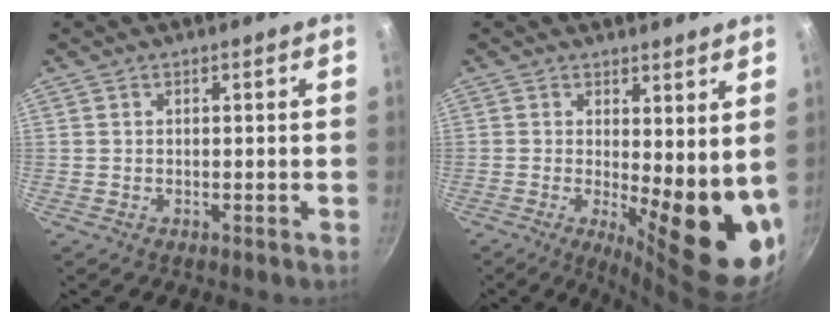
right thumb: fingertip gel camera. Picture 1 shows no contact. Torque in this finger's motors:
{"motor_torque": [-0.38, 1.53, 0.92, 0.07, 0.13]}